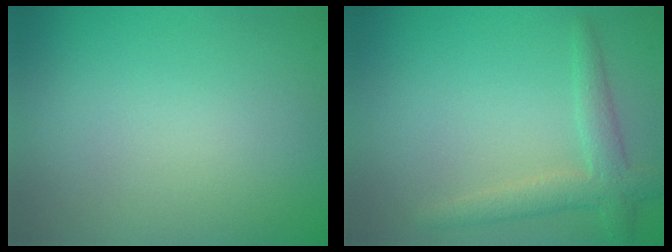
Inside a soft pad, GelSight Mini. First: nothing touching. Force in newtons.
{"total": 2.7, "press": 2.7, "slide": 0.1}